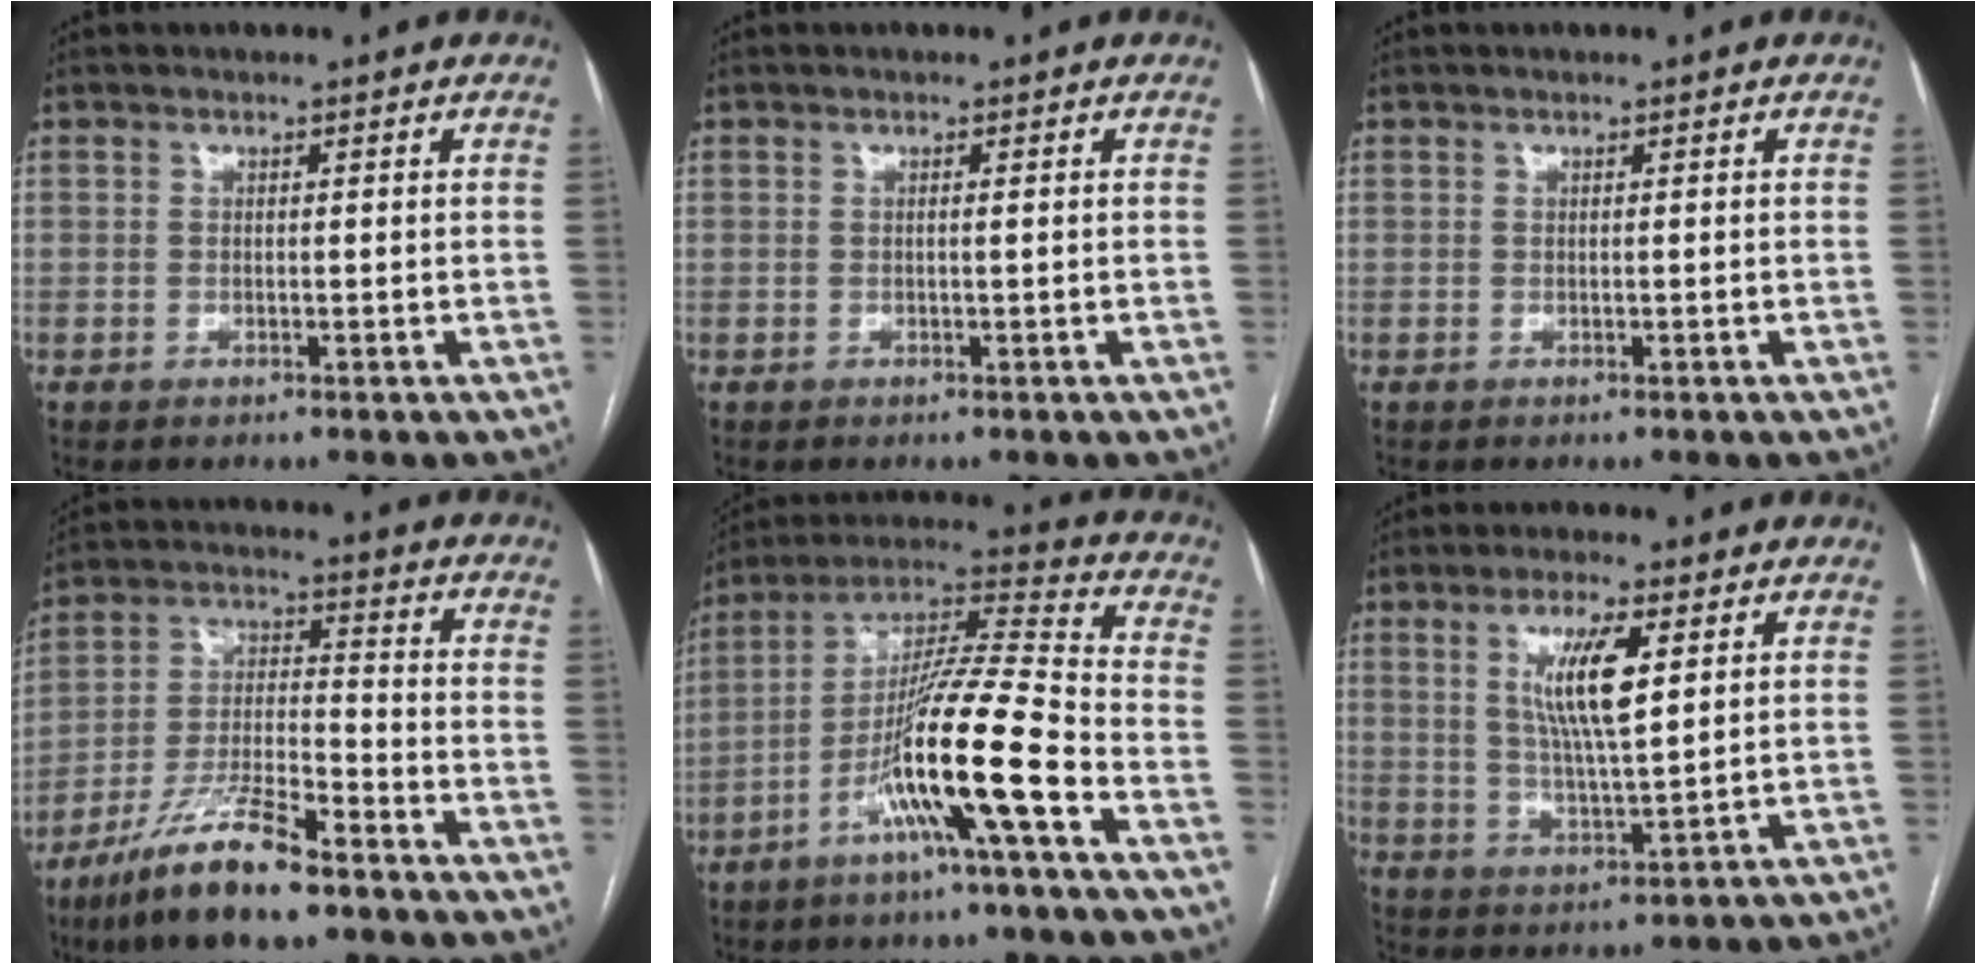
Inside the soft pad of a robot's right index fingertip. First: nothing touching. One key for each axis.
{"total": 0.5, "fx": 0.0, "fy": -0.1, "fz": 0.5, "tx": -0.008, "ty": 0.001, "tz": 0.000}
{"total": 0.0}
{"total": 13.1, "fx": -9.1, "fy": 2.0, "fz": 9.1, "tx": -0.183, "ty": -0.018, "tz": -0.168}
{"total": 15.3, "fx": -6.7, "fy": -0.7, "fz": 13.8, "tx": -0.255, "ty": -0.001, "tz": -0.127}
{"total": 8.9, "fx": 2.9, "fy": 1.4, "fz": 8.2, "tx": -0.155, "ty": -0.001, "tz": 0.056}